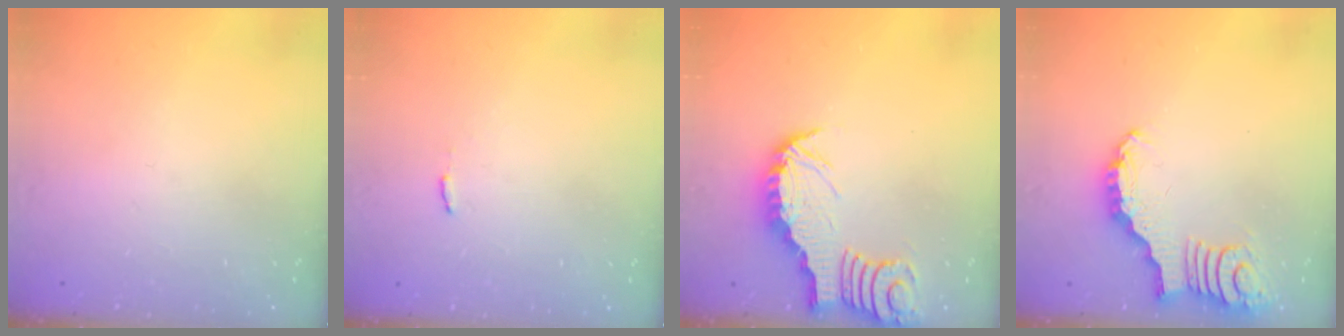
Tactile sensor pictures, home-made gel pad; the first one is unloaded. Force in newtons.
{"total": 2.9, "press": 2.9, "slide": 0.3}
{"total": 2.7, "press": 2.7, "slide": 0.1}
{"total": 2.2, "press": 2.2, "slide": 0.0}